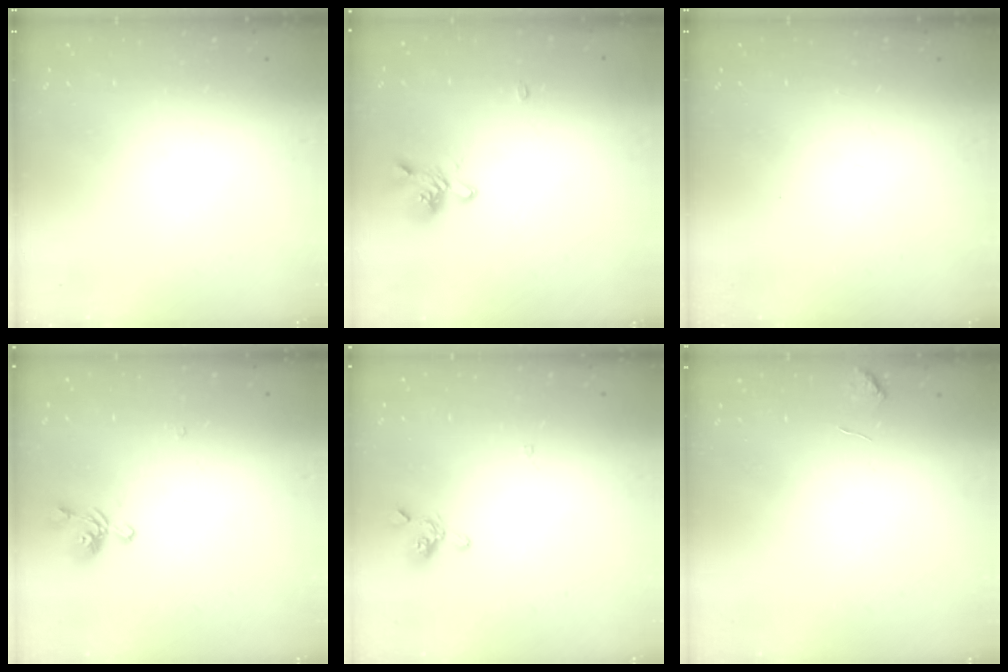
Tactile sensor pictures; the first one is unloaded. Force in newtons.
{"total": 1.0, "press": 0.1, "slide": 1.0}
{"total": 0.0}
{"total": 1.6, "press": 1.3, "slide": 0.9}
{"total": 0.8, "press": 0.5, "slide": 0.7}
{"total": 0.8, "press": 0.4, "slide": 0.7}